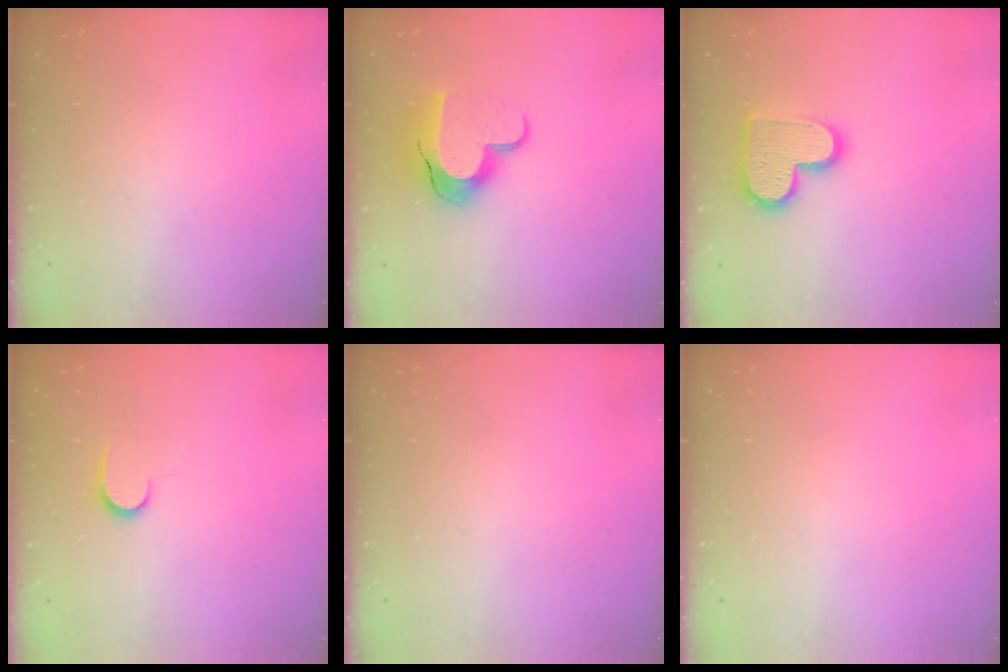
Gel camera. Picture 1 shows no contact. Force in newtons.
{"total": 12.9, "press": 12.9, "slide": 0.9}
{"total": 14.2, "press": 14.2, "slide": 1.1}
{"total": 6.7, "press": 6.6, "slide": 0.7}
{"total": 0.0}
{"total": 0.0}